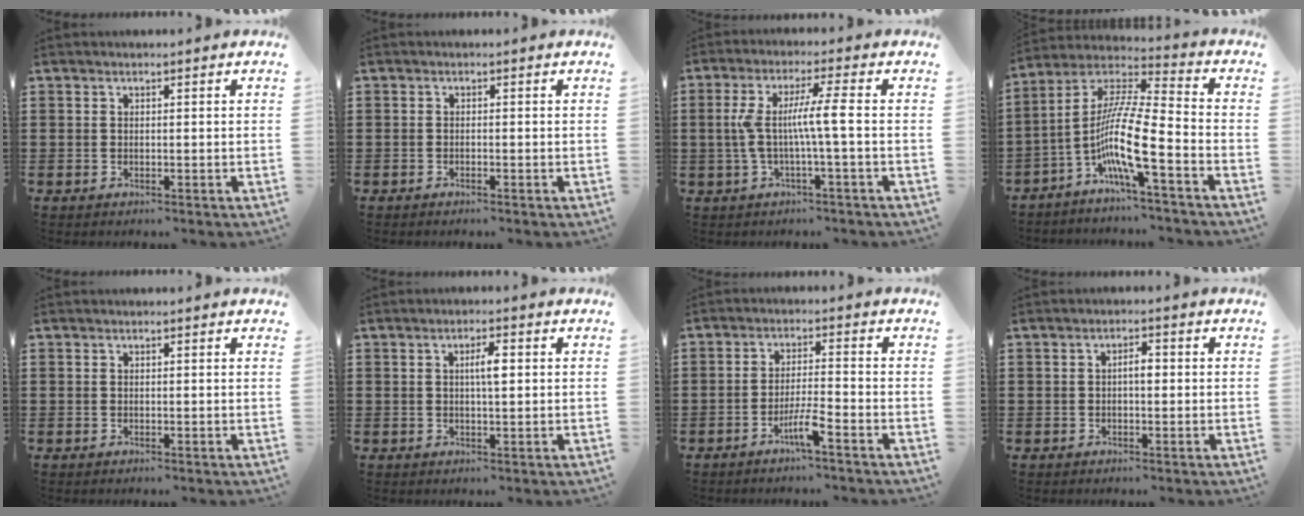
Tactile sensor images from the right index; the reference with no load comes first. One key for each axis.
{"total": 0.7, "fx": -0.5, "fy": -0.1, "fz": 0.4, "tx": -0.008, "ty": -0.003, "tz": -0.010}
{"total": 6.9, "fx": -0.6, "fy": -0.3, "fz": 6.9, "tx": -0.135, "ty": -0.005, "tz": -0.021}
{"total": 11.8, "fx": -5.2, "fy": 0.8, "fz": 10.6, "tx": -0.238, "ty": -0.028, "tz": -0.112}
{"total": 0.0}
{"total": 3.4, "fx": 0.6, "fy": 0.8, "fz": 3.2, "tx": -0.063, "ty": 0.005, "tz": 0.007}
{"total": 4.4, "fx": -2.8, "fy": -0.1, "fz": 3.3, "tx": -0.070, "ty": -0.009, "tz": -0.055}
{"total": 2.2, "fx": -0.1, "fy": 0.8, "fz": 2.1, "tx": -0.039, "ty": 0.003, "tz": -0.003}